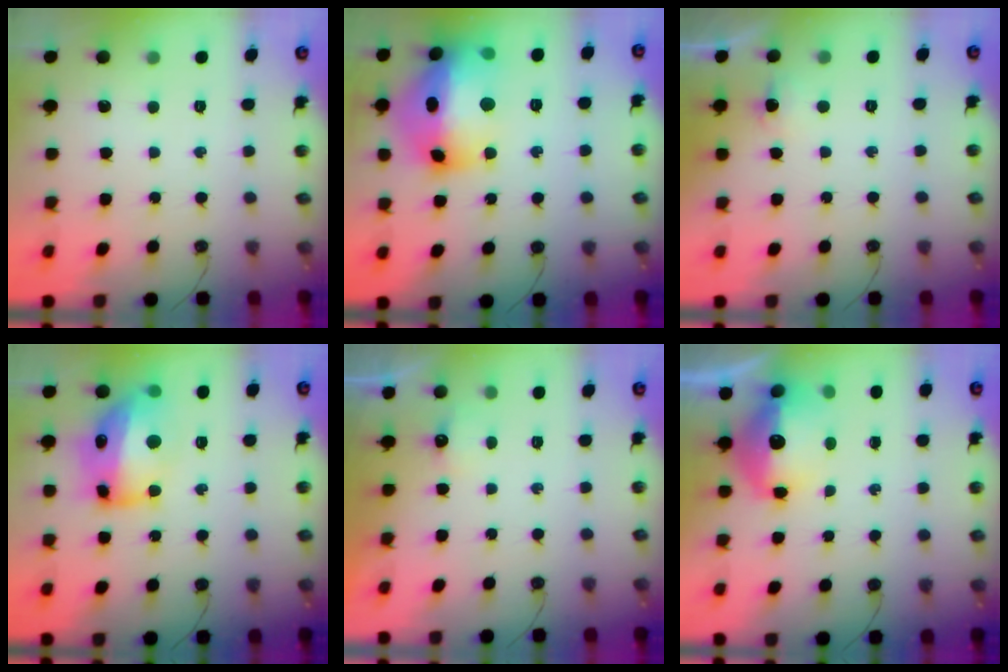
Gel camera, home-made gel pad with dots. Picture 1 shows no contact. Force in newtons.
{"total": 24.0, "press": 23.9, "slide": 2.5}
{"total": 5.4, "press": 5.3, "slide": 1.3}
{"total": 16.5, "press": 16.4, "slide": 1.6}
{"total": 3.2, "press": 3.2, "slide": 0.5}
{"total": 14.6, "press": 14.5, "slide": 1.2}